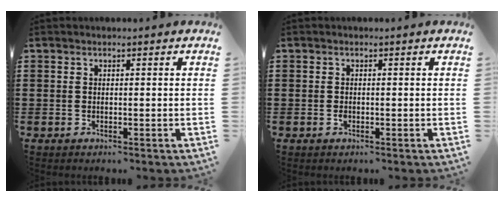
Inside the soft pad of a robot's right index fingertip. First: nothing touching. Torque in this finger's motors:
{"motor_torque": [0.59, 0.49, 0.17, 0.04]}